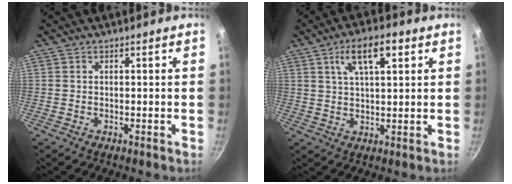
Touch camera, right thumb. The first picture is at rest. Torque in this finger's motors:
{"motor_torque": [0.03, 2.02, 0.07, 0.18, 0.07]}